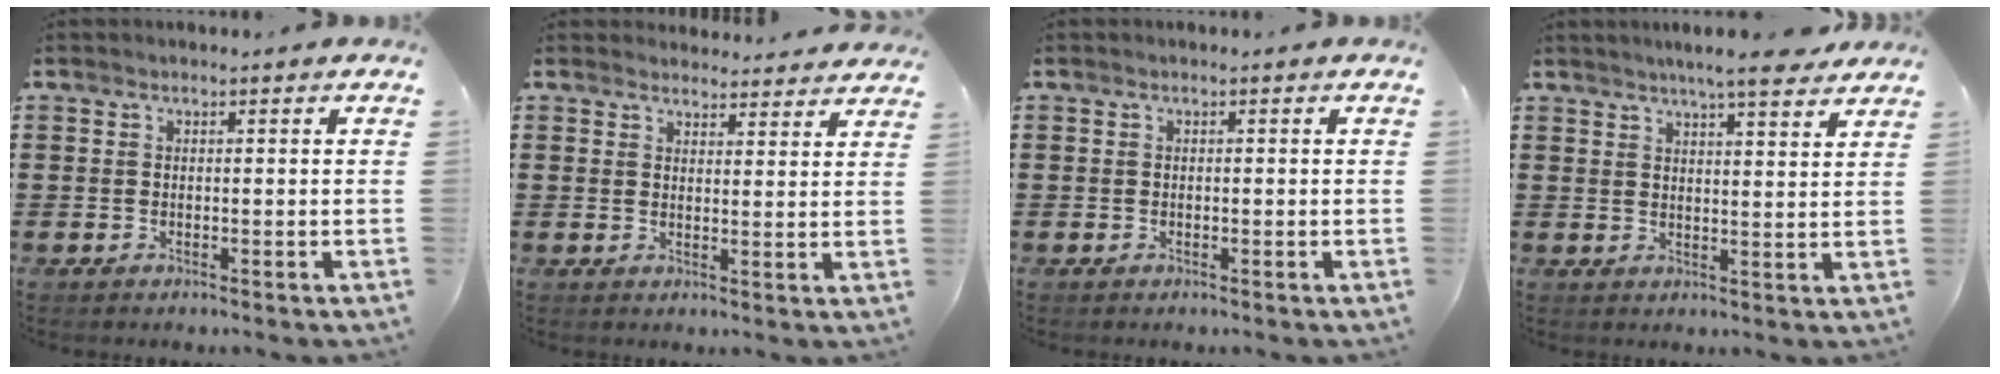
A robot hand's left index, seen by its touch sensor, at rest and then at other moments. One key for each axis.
{"total": 3.5, "fx": 3.4, "fy": 0.6, "fz": 0.1, "tx": -0.003, "ty": -0.017, "tz": 0.063}
{"total": 0.0}
{"total": 5.5, "fx": 4.9, "fy": 0.0, "fz": 2.4, "tx": -0.053, "ty": -0.015, "tz": 0.086}